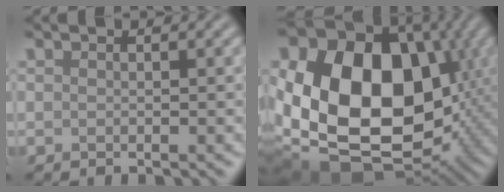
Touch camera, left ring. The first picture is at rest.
{"total": 20.0, "force": [0.5, 14.4, 13.9], "torque": [-0.277, -0.019, 0.025]}